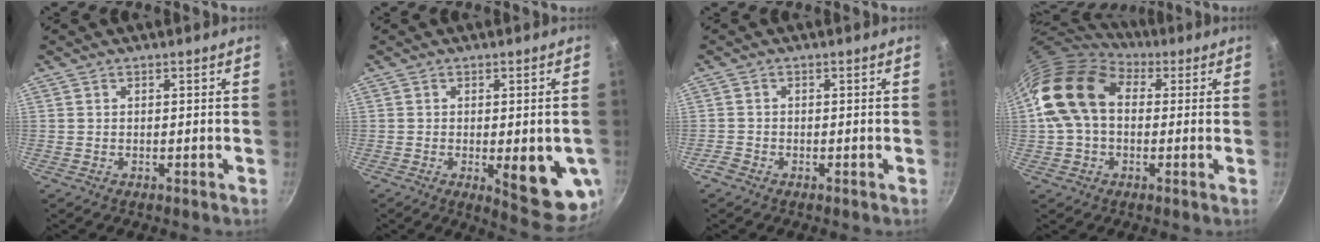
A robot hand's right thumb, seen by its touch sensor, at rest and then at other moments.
{"total": 12.2, "force": [-2.4, 4.0, 11.2], "torque": [-0.113, -0.014, -0.024]}
{"total": 1.7, "force": [-1.3, 1.1, 0.4], "torque": [-0.010, 0.007, -0.026]}
{"total": 15.2, "force": [2.3, 10.7, 10.5], "torque": [-0.169, 0.021, 0.026]}